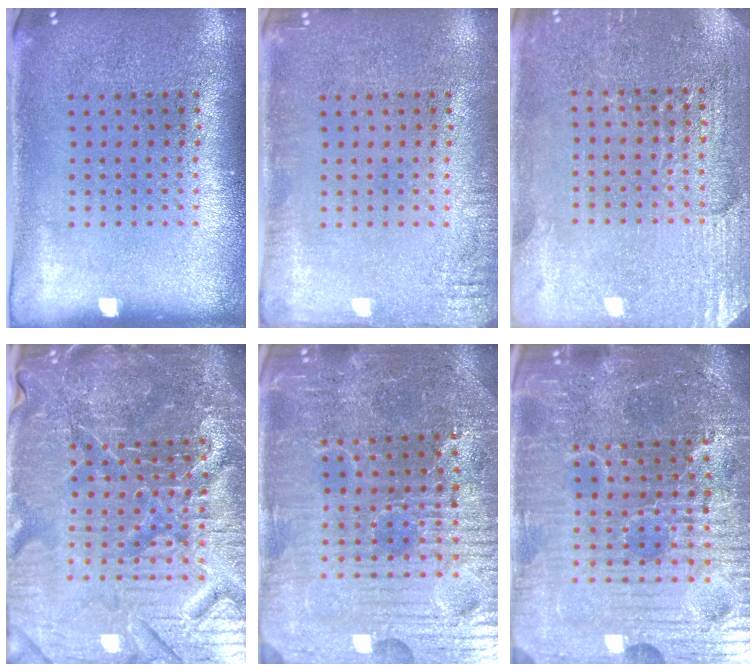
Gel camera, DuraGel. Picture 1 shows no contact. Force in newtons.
{"total": 1.7, "press": 1.7, "slide": 0.2}
{"total": 2.9, "press": 2.8, "slide": 0.2}
{"total": 6.8, "press": 6.1, "slide": 3.0}
{"total": 4.8, "press": 4.7, "slide": 1.0}
{"total": 7.1, "press": 6.4, "slide": 3.2}